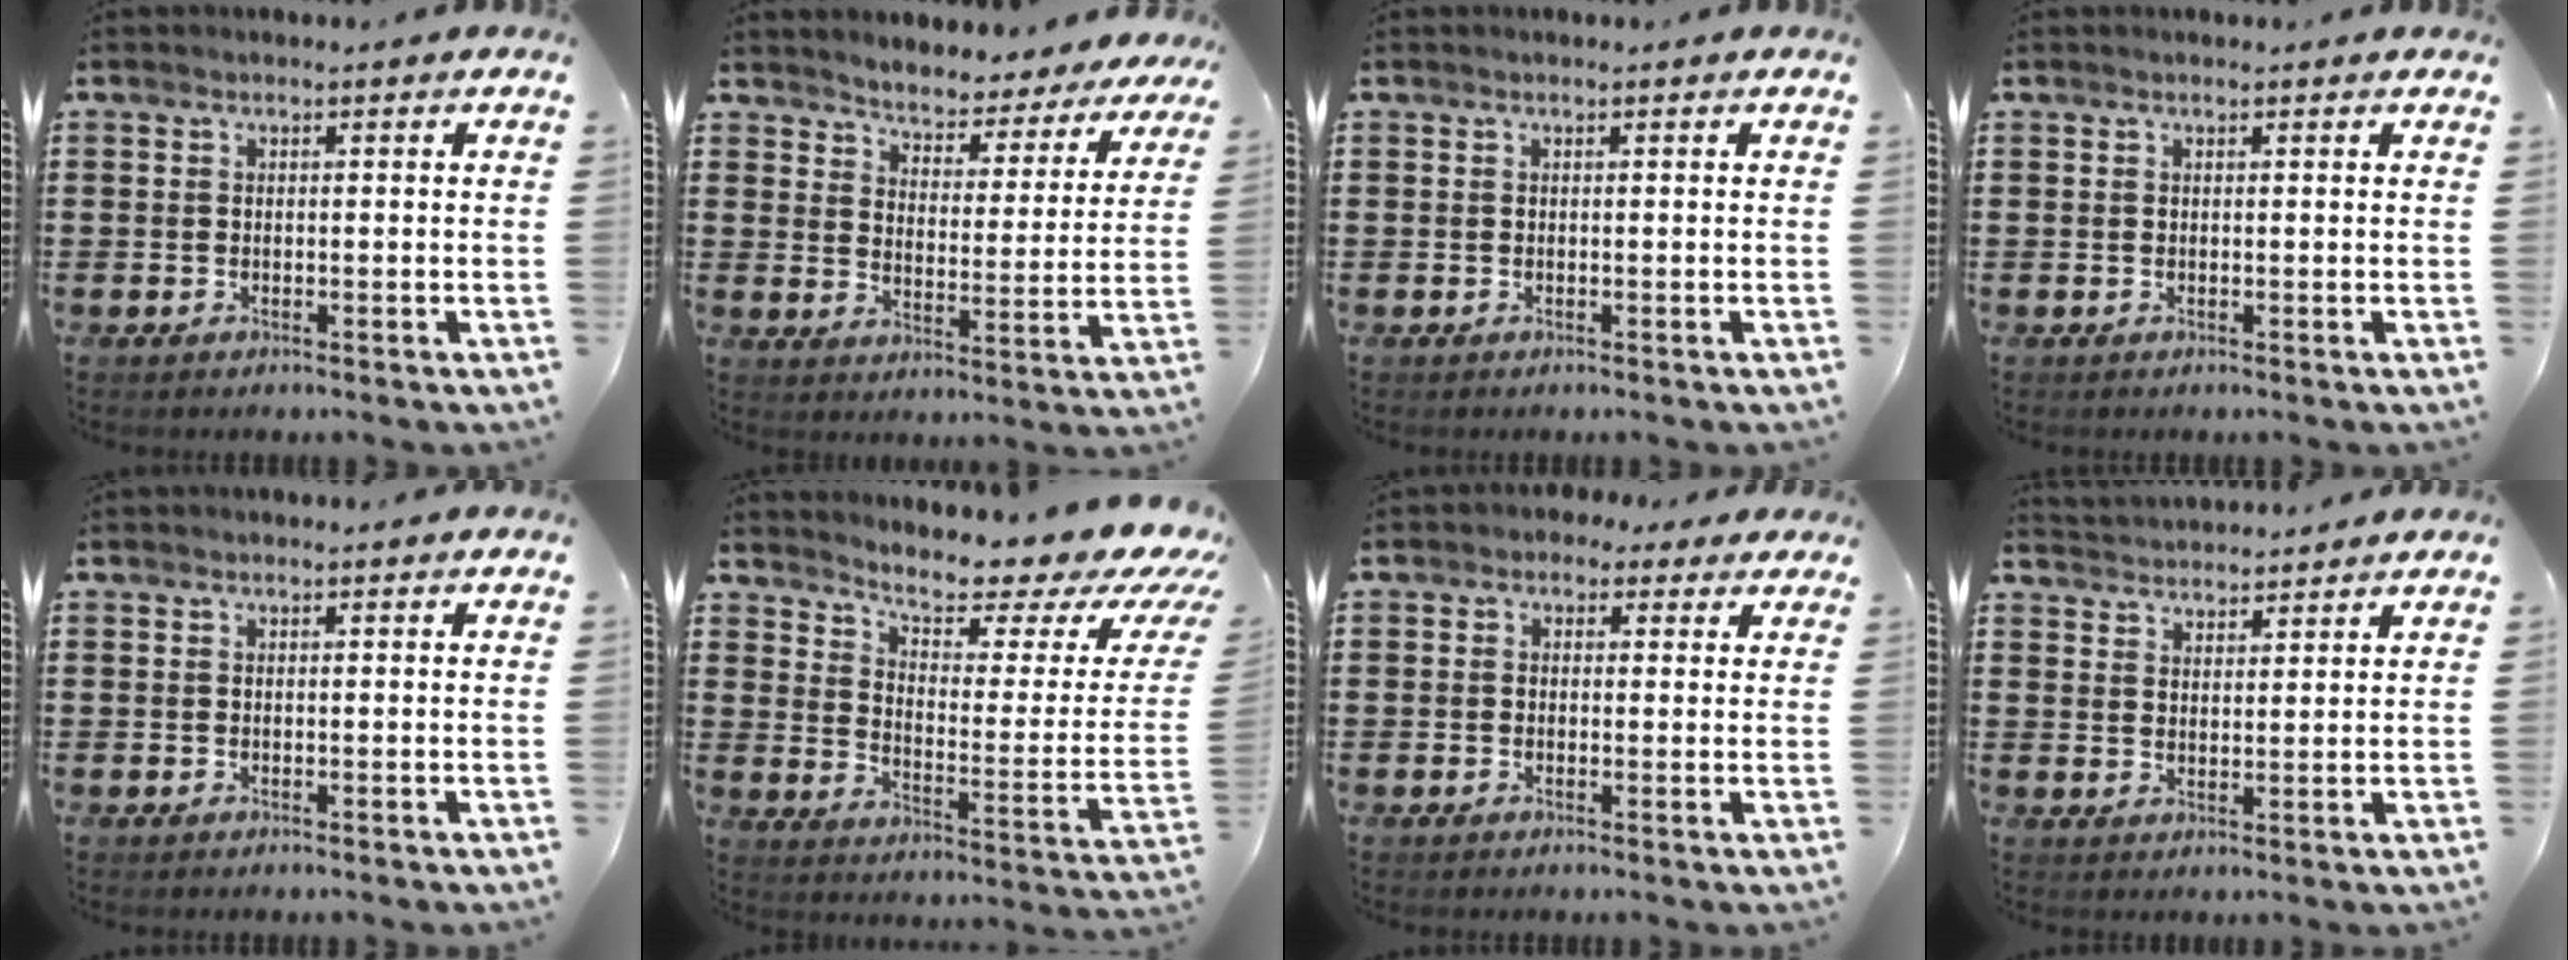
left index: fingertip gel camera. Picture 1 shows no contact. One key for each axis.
{"total": 3.7, "fx": 3.6, "fy": 0.1, "fz": -0.5, "tx": -0.017, "ty": -0.036, "tz": 0.056}
{"total": 0.0}
{"total": 0.0}
{"total": 0.0}
{"total": 7.1, "fx": 5.5, "fy": 1.8, "fz": 4.1, "tx": -0.081, "ty": -0.043, "tz": 0.085}
{"total": 1.8, "fx": 0.9, "fy": 1.5, "fz": 0.4, "tx": -0.009, "ty": 0.007, "tz": 0.013}
{"total": 2.9, "fx": 2.9, "fy": -0.1, "fz": -0.5, "tx": -0.001, "ty": -0.011, "tz": 0.054}